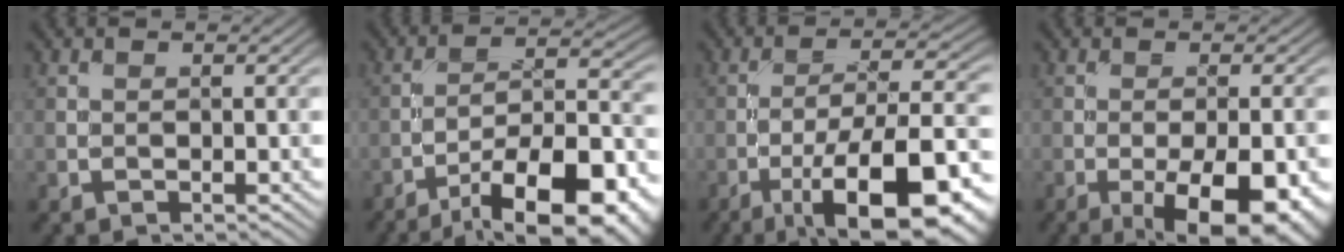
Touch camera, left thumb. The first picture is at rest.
{"total": 17.3, "force": [-11.2, 5.6, 12.0], "torque": [-0.165, -0.010, -0.168]}
{"total": 16.1, "force": [-8.3, 5.1, 12.8], "torque": [-0.196, 0.000, -0.127]}
{"total": 11.2, "force": [-5.1, 4.0, 9.1], "torque": [-0.139, -0.011, -0.059]}